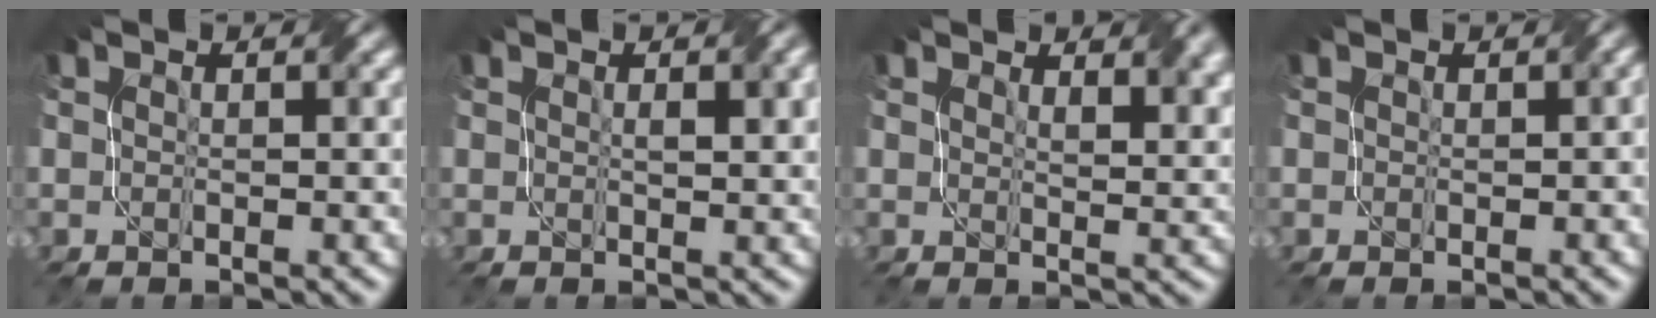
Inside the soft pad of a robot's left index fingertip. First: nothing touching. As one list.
[{"total": 2.2, "force": [0.6, 0.6, 2.1], "torque": [-0.026, 0.002, 0.012]}, {"total": 4.1, "force": [2.7, 1.6, 2.6], "torque": [-0.037, 0.001, 0.048]}, {"total": 0.7, "force": [-0.6, 0.3, 0.2], "torque": [0.000, 0.001, -0.010]}]